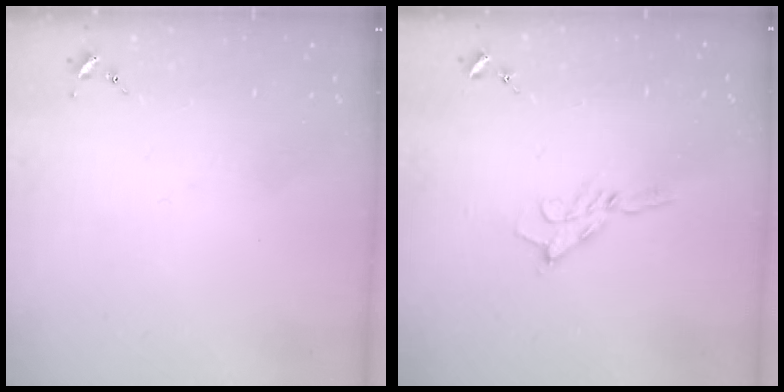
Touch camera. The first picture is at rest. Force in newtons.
{"total": 6.5, "press": 6.5, "slide": 0.7}